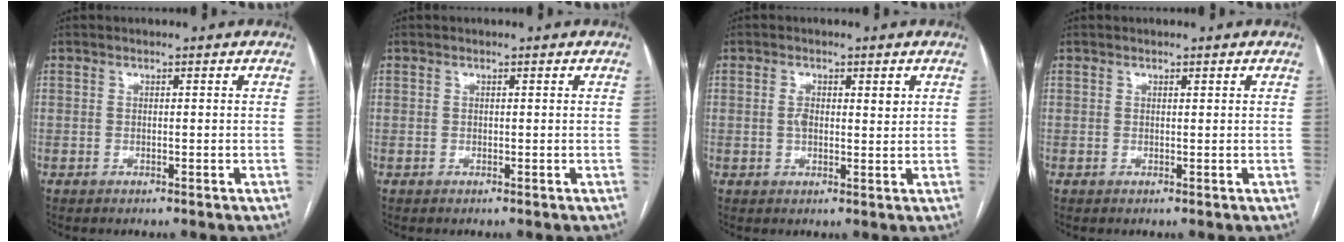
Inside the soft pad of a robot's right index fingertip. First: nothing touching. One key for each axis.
{"total": 0.0}
{"total": 3.3, "fx": 0.9, "fy": 1.6, "fz": 2.7, "tx": -0.050, "ty": 0.008, "tz": 0.016}
{"total": 0.0}